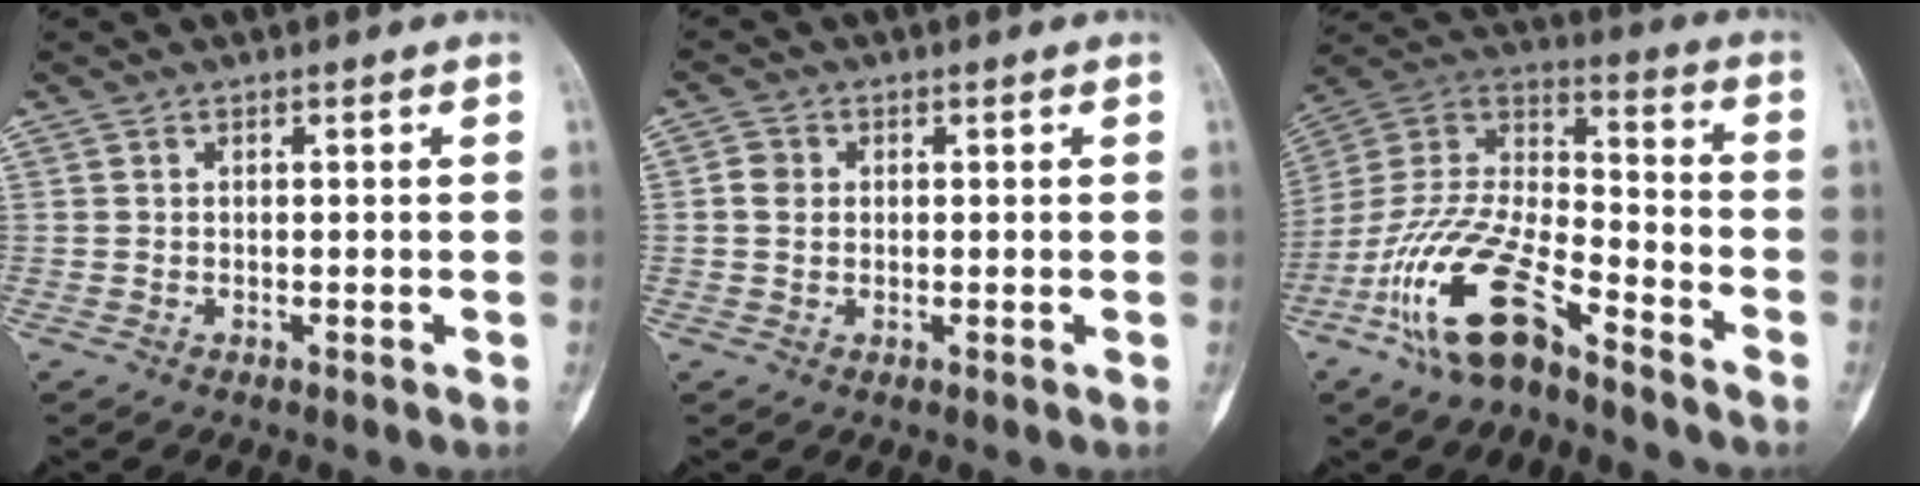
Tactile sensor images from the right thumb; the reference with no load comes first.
{"total": 2.8, "force": [0.3, 2.4, 1.4], "torque": [-0.019, 0.004, 0.002]}
{"total": 18.1, "force": [-11.3, 6.4, 12.6], "torque": [-0.243, 0.070, -0.218]}